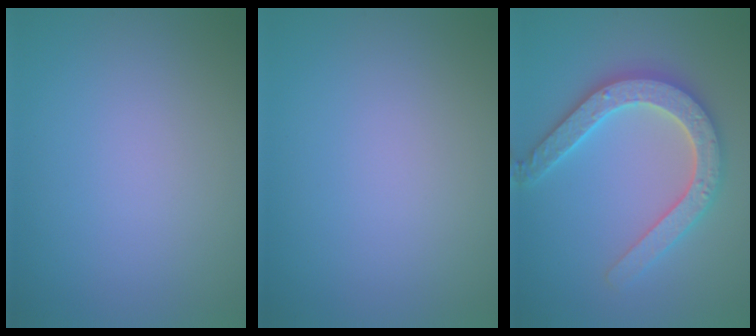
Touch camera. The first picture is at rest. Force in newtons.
{"total": 0.0}
{"total": 5.3, "press": 5.2, "slide": 1.0}